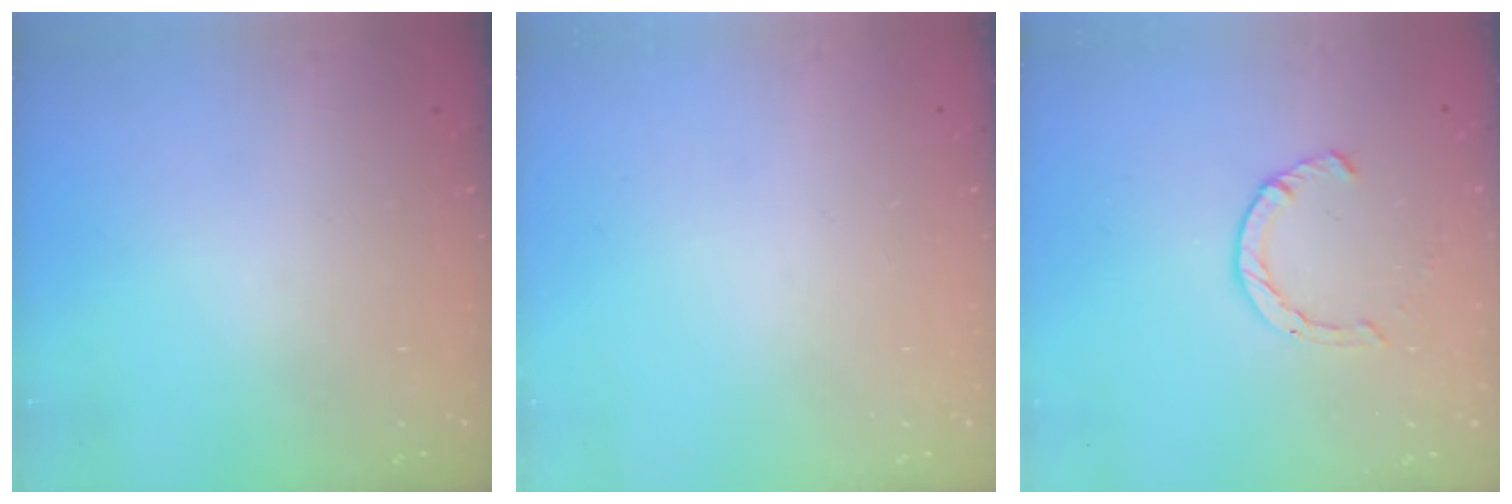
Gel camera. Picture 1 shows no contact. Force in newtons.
{"total": 0.0}
{"total": 2.4, "press": 2.4, "slide": 0.2}